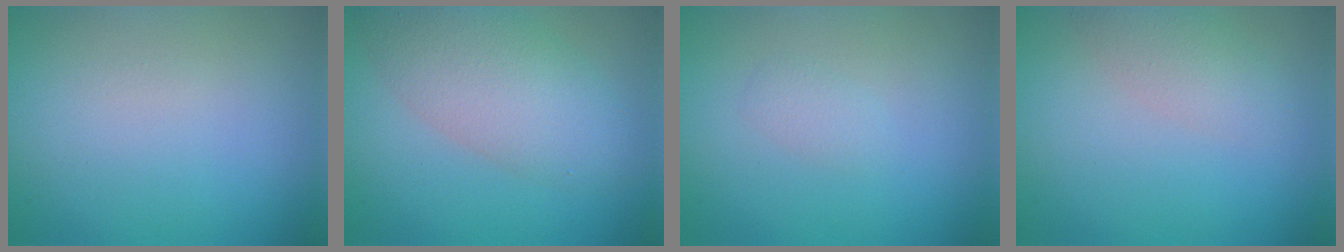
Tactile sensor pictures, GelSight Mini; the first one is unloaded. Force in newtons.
{"total": 6.9, "press": 6.9, "slide": 0.4}
{"total": 1.1, "press": 1.1, "slide": 0.1}
{"total": 2.4, "press": 2.4, "slide": 0.2}